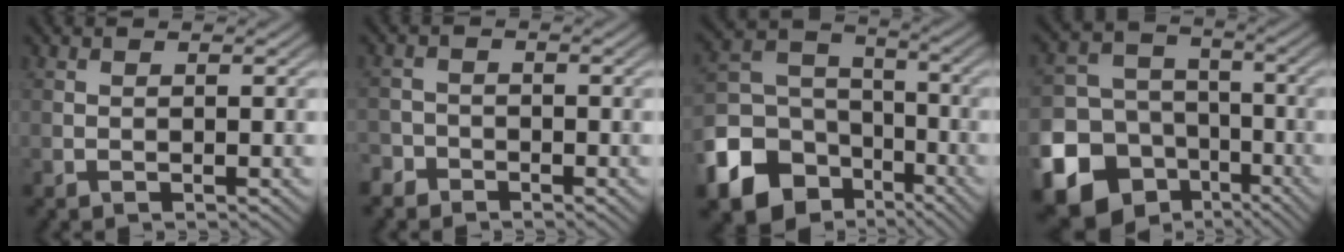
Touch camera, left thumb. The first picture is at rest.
{"total": 2.4, "force": [-1.8, 1.5, 0.2], "torque": [0.005, 0.004, -0.045]}
{"total": 14.4, "force": [-7.2, 10.8, 6.2], "torque": [-0.198, -0.039, -0.131]}
{"total": 18.5, "force": [-9.0, 15.2, 5.6], "torque": [-0.178, -0.067, -0.153]}